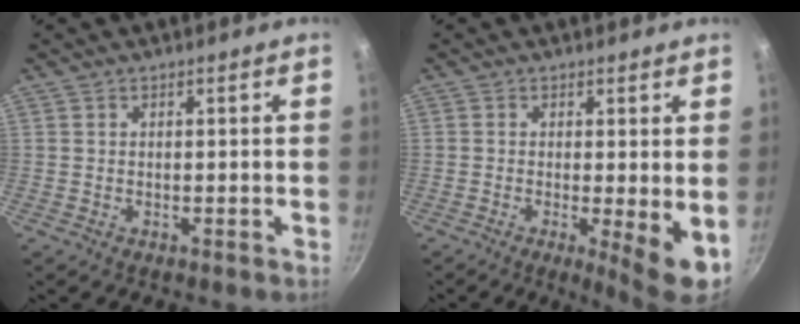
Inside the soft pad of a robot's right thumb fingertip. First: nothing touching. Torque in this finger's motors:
{"motor_torque": [-0.10, 0.52, 0.01, 0.03, 0.05]}